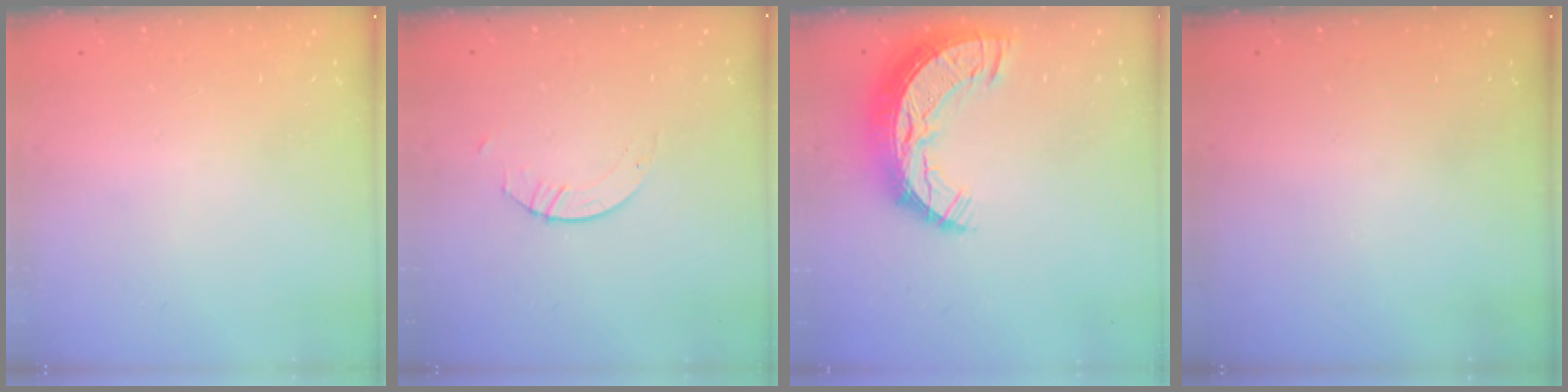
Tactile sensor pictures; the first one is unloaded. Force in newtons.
{"total": 2.6, "press": 2.6, "slide": 0.2}
{"total": 14.4, "press": 14.3, "slide": 1.2}
{"total": 0.0}